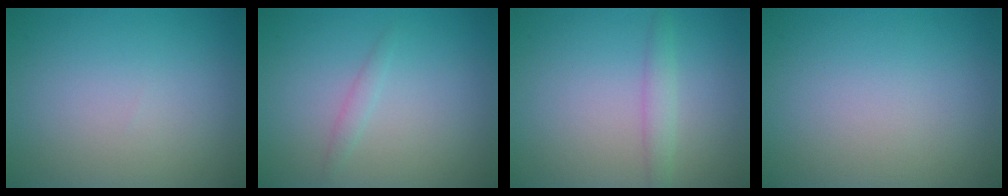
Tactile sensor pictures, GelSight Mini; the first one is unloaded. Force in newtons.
{"total": 0.9, "press": 0.9, "slide": 0.1}
{"total": 1.6, "press": 1.6, "slide": 0.1}
{"total": 0.0}